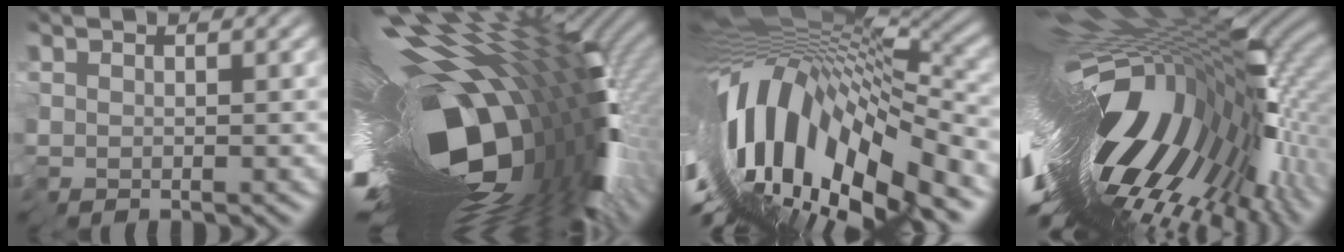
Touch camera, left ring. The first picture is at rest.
{"total": 18.2, "force": [-2.6, 6.0, 17.0], "torque": [-0.270, -0.032, -0.050]}
{"total": 14.9, "force": [-5.4, 4.0, 13.3], "torque": [-0.246, 0.021, -0.101]}
{"total": 18.2, "force": [-1.1, 5.2, 17.5], "torque": [-0.290, -0.032, -0.015]}